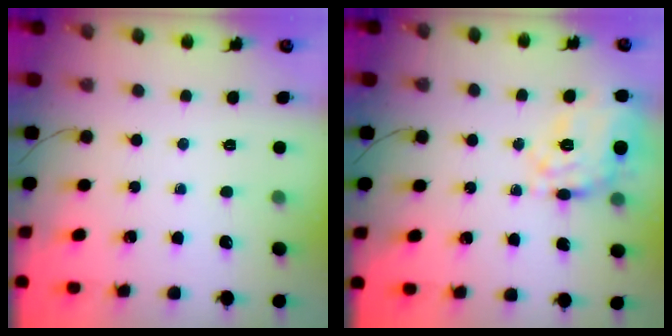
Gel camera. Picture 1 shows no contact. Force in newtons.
{"total": 14.8, "press": 14.7, "slide": 1.9}